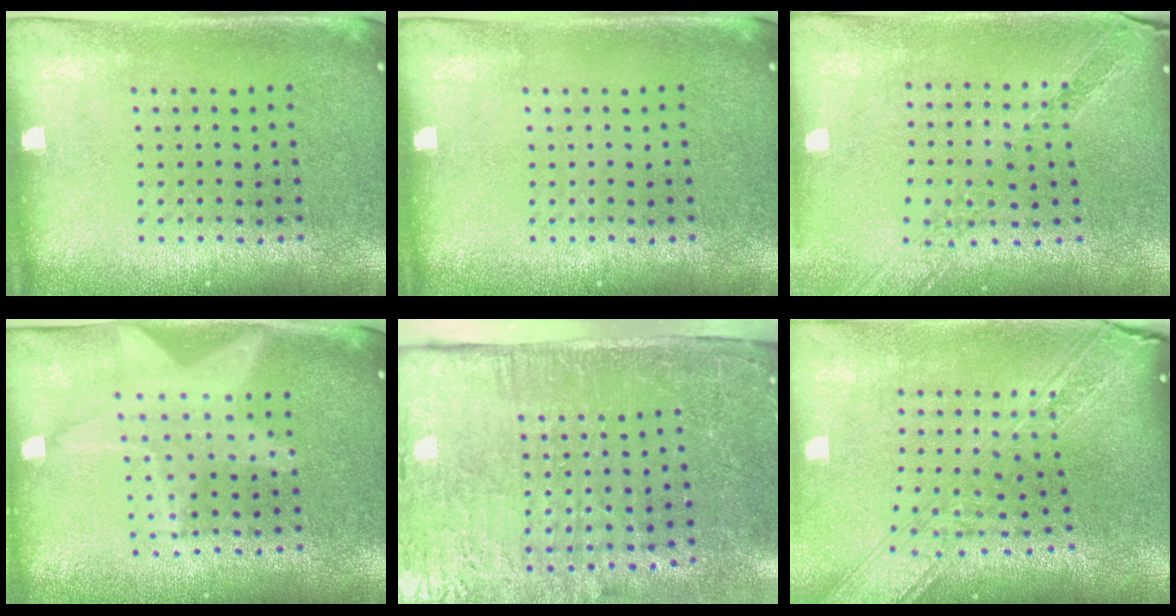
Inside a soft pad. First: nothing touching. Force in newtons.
{"total": 0.0}
{"total": 1.1, "press": 1.1, "slide": 0.2}
{"total": 1.3, "press": 1.2, "slide": 0.3}
{"total": 5.0, "press": 4.1, "slide": 2.9}
{"total": 3.5, "press": 2.7, "slide": 2.3}